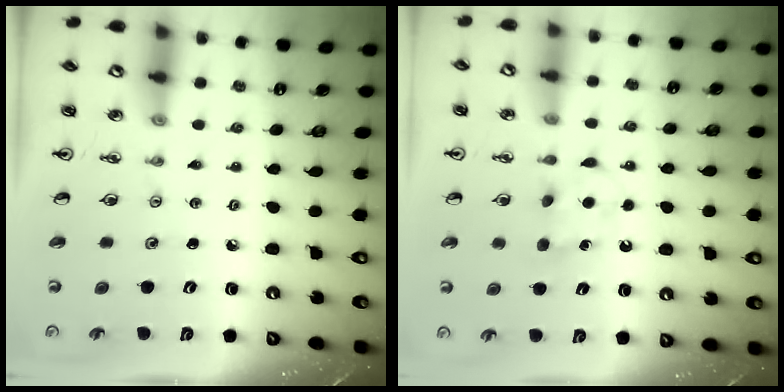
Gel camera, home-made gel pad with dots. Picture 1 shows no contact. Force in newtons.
{"total": 5.6, "press": 5.6, "slide": 0.8}